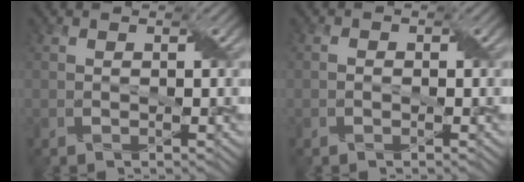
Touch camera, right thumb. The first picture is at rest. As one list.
[{"total": 0.8, "force": [-0.2, 0.6, 0.5], "torque": [-0.009, -0.001, -0.002]}]